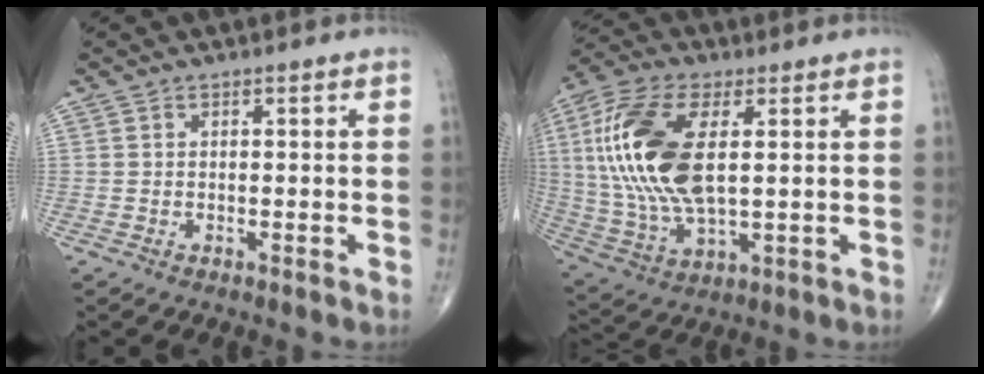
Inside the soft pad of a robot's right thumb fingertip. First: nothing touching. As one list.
[{"total": 19.9, "force": [3.3, 9.5, 17.2], "torque": [-0.374, -0.005, 0.063]}]